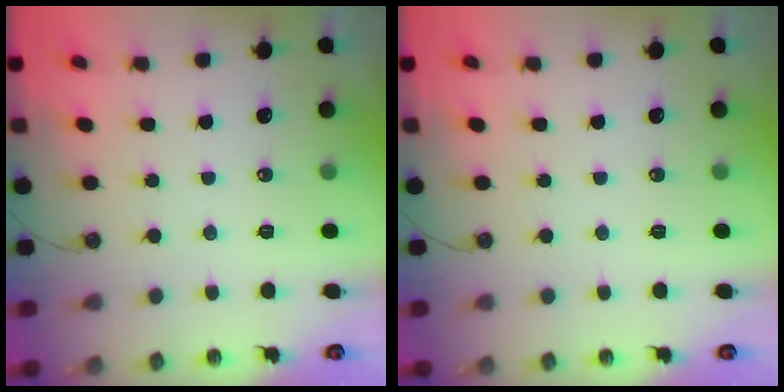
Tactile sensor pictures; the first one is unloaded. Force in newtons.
{"total": 0.0}